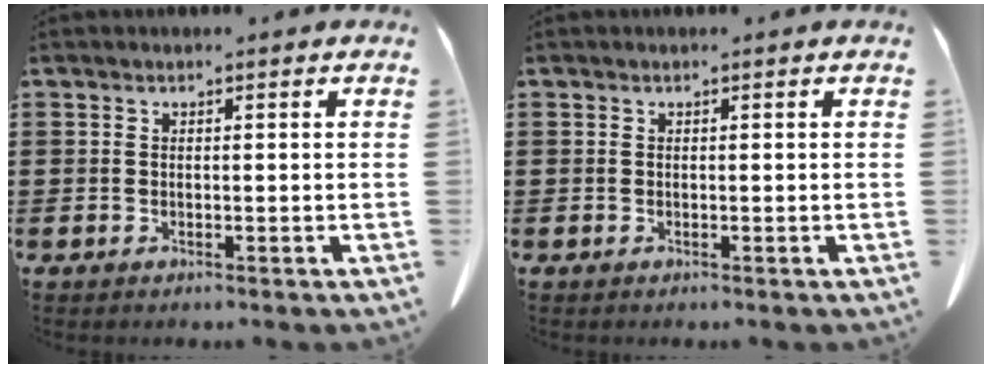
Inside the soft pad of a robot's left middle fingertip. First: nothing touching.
{"total": 0.0}